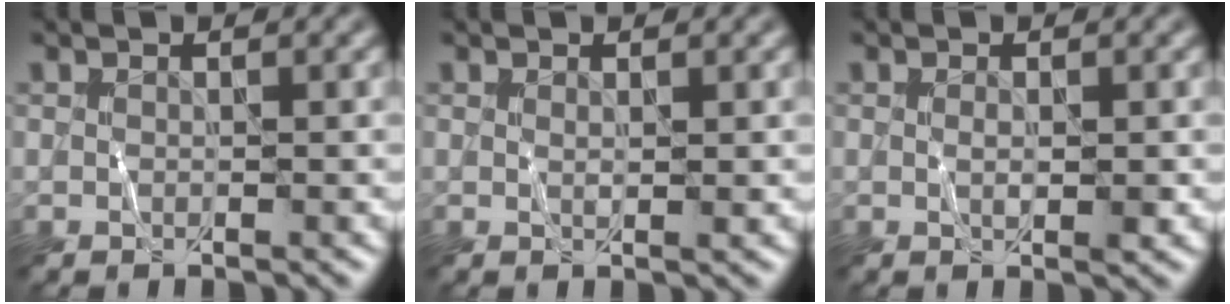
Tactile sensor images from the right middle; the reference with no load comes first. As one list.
[{"total": 0.6, "force": [0.3, 0.1, 0.6], "torque": [-0.009, -0.003, 0.005]}, {"total": 1.4, "force": [0.0, 0.4, 1.3], "torque": [-0.024, -0.003, 0.000]}]